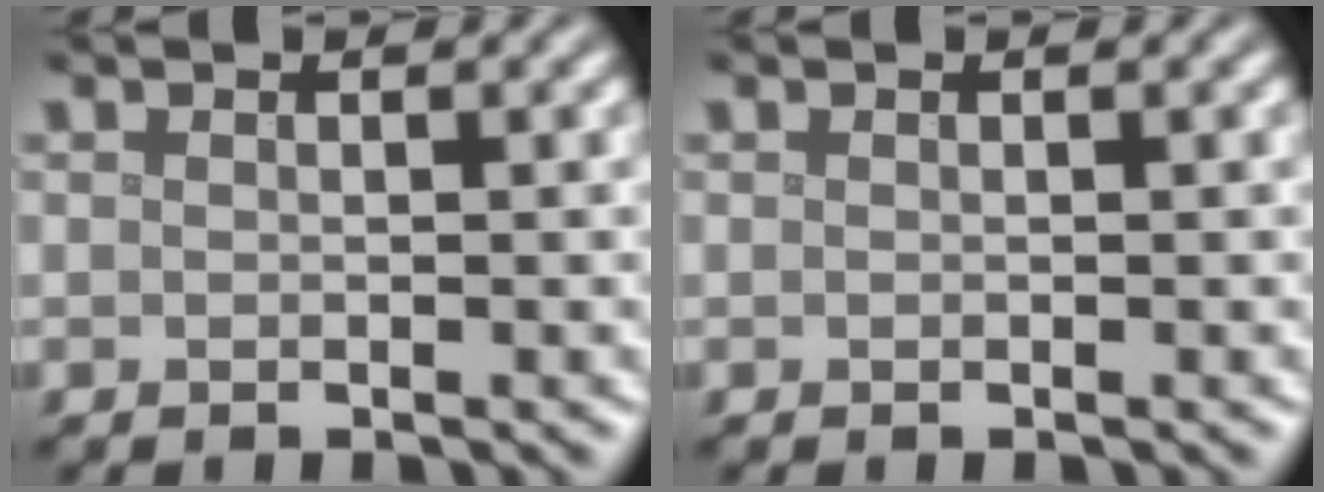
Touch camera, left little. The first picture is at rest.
{"total": 0.0}